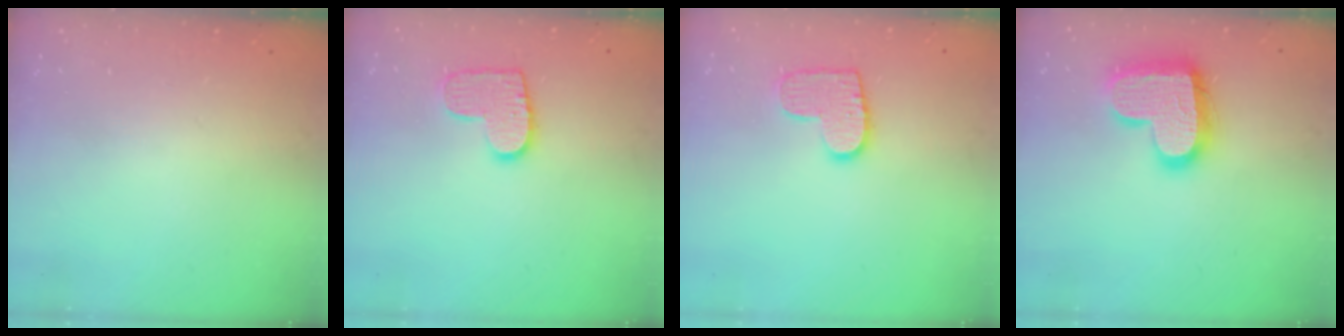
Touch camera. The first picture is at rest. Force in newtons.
{"total": 10.2, "press": 10.1, "slide": 0.5}
{"total": 10.2, "press": 10.1, "slide": 0.5}
{"total": 19.4, "press": 19.3, "slide": 1.4}